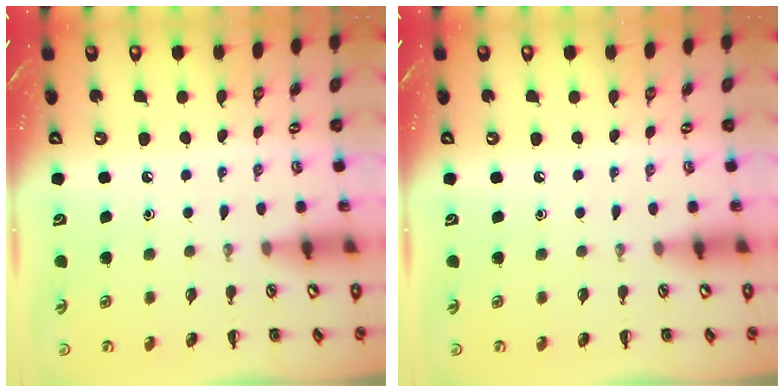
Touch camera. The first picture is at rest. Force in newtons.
{"total": 0.0}